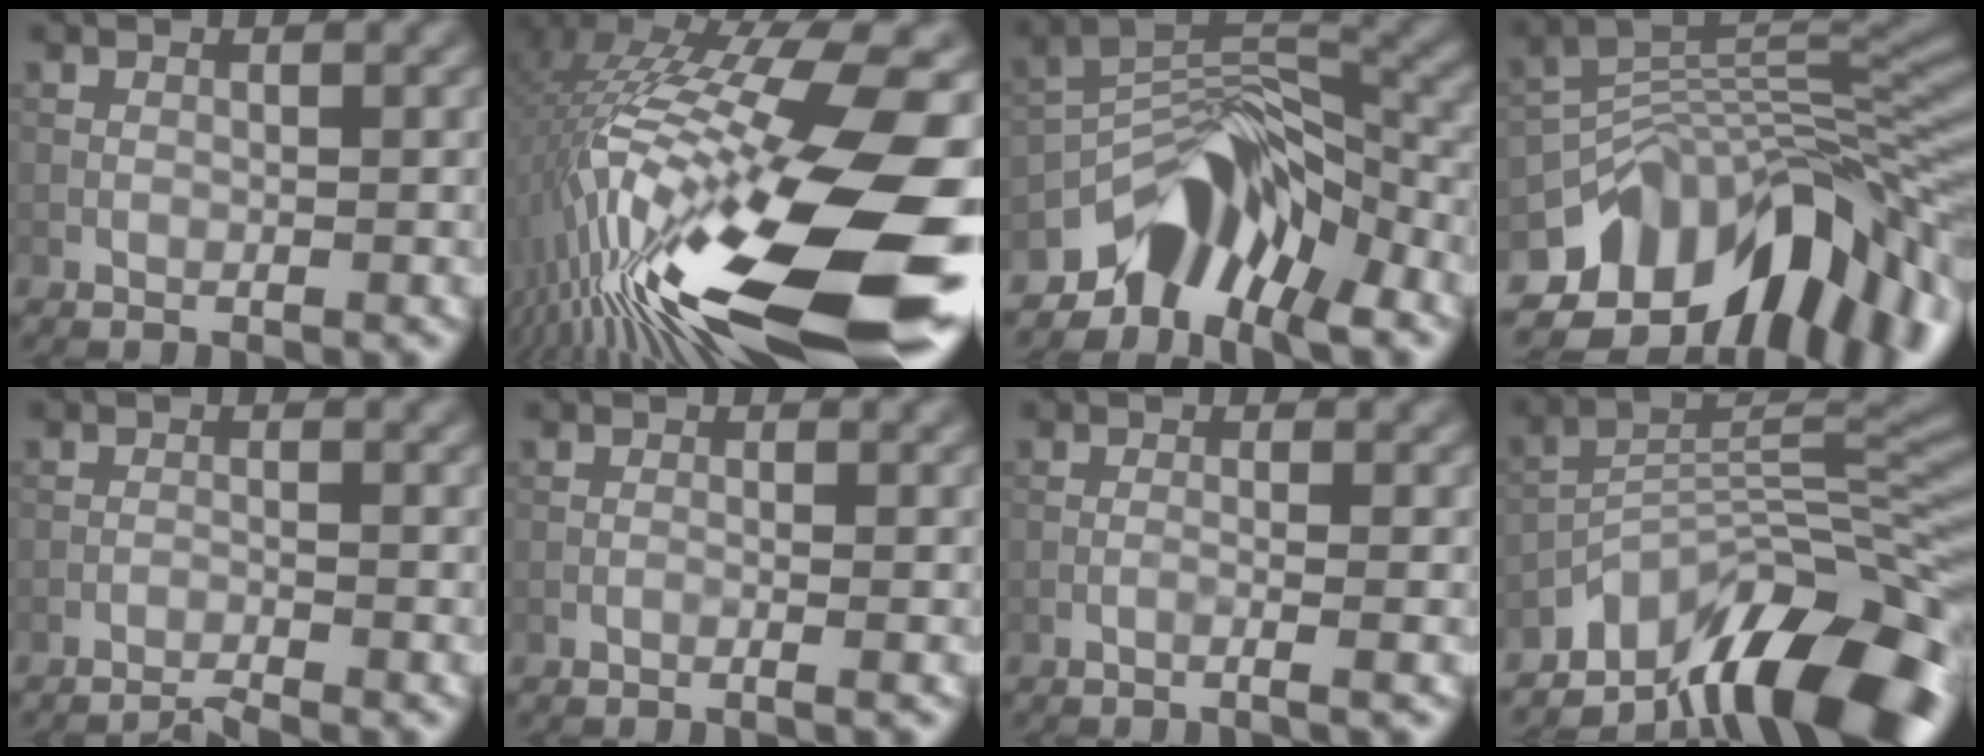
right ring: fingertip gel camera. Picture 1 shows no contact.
{"total": 19.1, "force": [-3.7, 4.8, 18.1], "torque": [-0.327, 0.005, -0.075]}
{"total": 9.2, "force": [-5.9, 4.2, 5.7], "torque": [-0.074, 0.007, -0.114]}
{"total": 14.3, "force": [-7.5, 7.7, 9.4], "torque": [-0.152, 0.012, -0.129]}
{"total": 2.1, "force": [-1.9, 0.0, 0.9], "torque": [-0.020, -0.001, -0.039]}
{"total": 0.9, "force": [-0.3, 0.2, 0.8], "torque": [-0.011, 0.002, -0.015]}
{"total": 1.5, "force": [-0.7, 0.3, 1.3], "torque": [-0.015, 0.006, -0.025]}
{"total": 12.9, "force": [-8.9, 4.1, 8.3], "torque": [-0.116, 0.014, -0.155]}